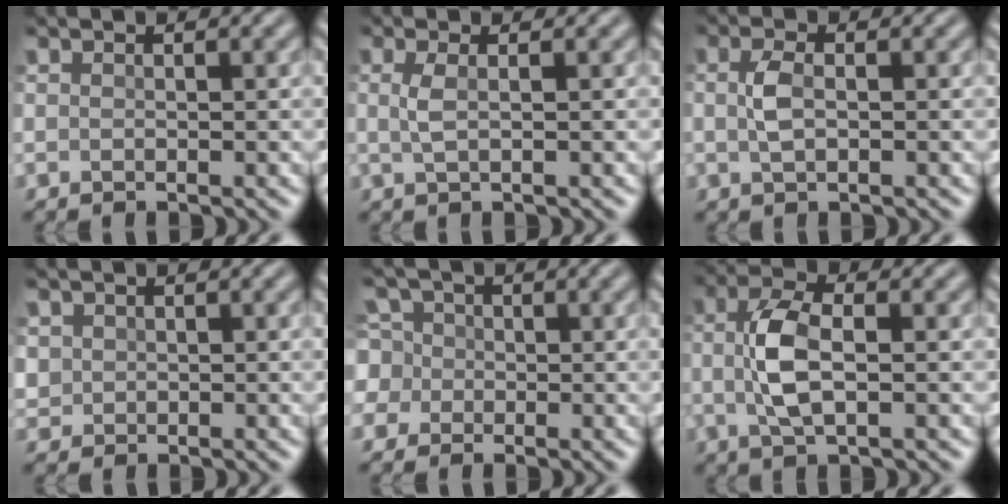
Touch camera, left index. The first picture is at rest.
{"total": 1.5, "force": [0.1, 0.2, 1.5], "torque": [-0.038, 0.002, 0.002]}
{"total": 2.1, "force": [-0.1, 0.9, 1.9], "torque": [-0.044, 0.002, -0.002]}
{"total": 1.4, "force": [0.2, 1.4, 0.2], "torque": [-0.002, -0.002, 0.009]}
{"total": 6.9, "force": [0.6, 6.6, 2.0], "torque": [-0.065, 0.033, -0.010]}
{"total": 4.9, "force": [-0.1, 2.0, 4.4], "torque": [-0.094, 0.004, -0.003]}